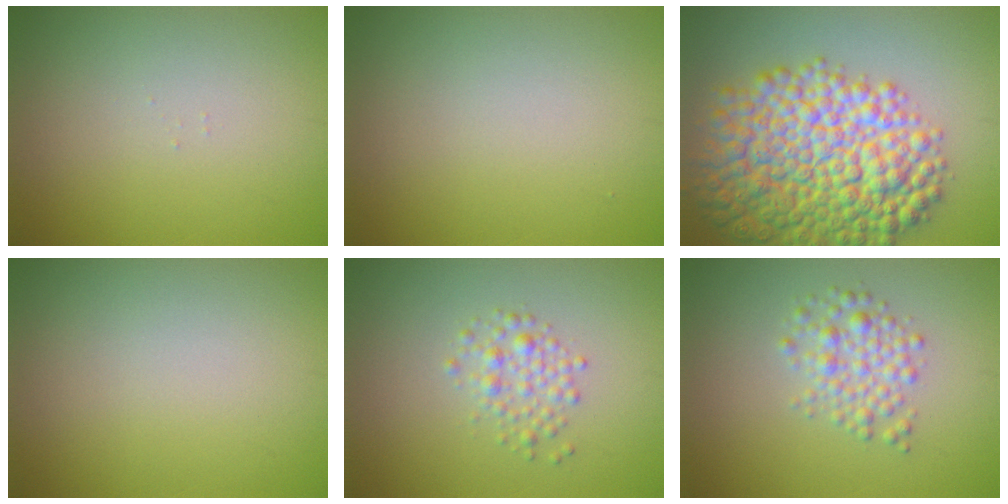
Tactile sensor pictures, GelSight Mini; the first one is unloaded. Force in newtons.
{"total": 0.0}
{"total": 11.7, "press": 11.7, "slide": 0.2}
{"total": 0.0}
{"total": 2.0, "press": 2.0, "slide": 0.0}
{"total": 2.8, "press": 2.8, "slide": 0.1}